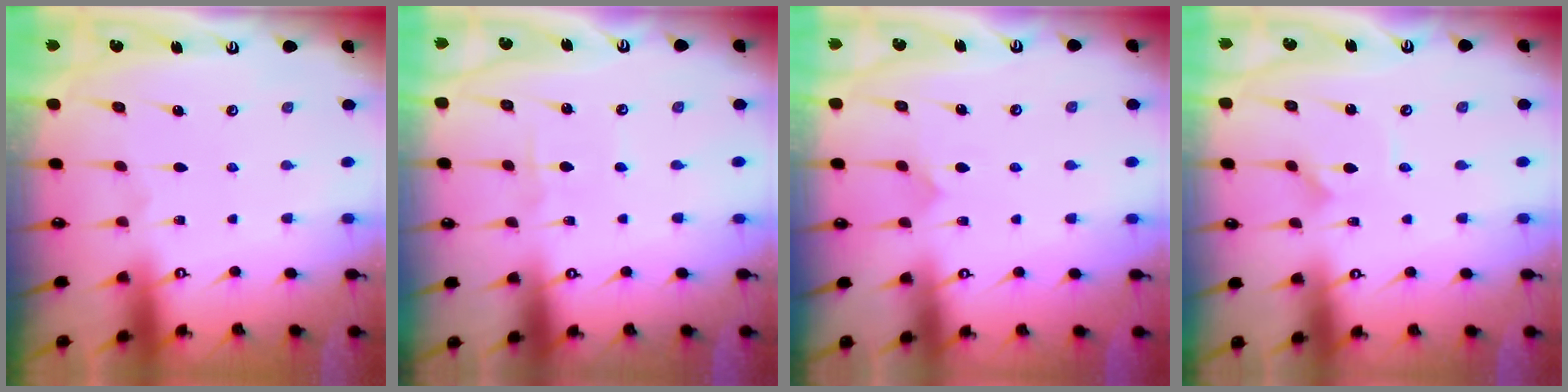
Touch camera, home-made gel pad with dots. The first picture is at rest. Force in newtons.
{"total": 1.8, "press": 1.7, "slide": 0.2}
{"total": 4.9, "press": 4.8, "slide": 0.6}
{"total": 1.4, "press": 1.4, "slide": 0.2}